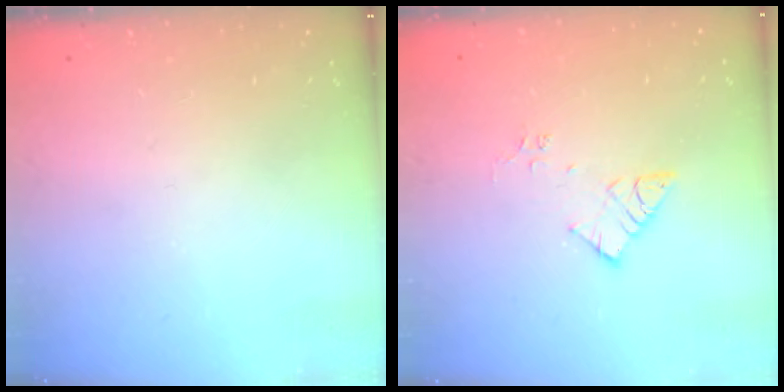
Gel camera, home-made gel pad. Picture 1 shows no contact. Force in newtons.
{"total": 7.2, "press": 7.2, "slide": 0.5}